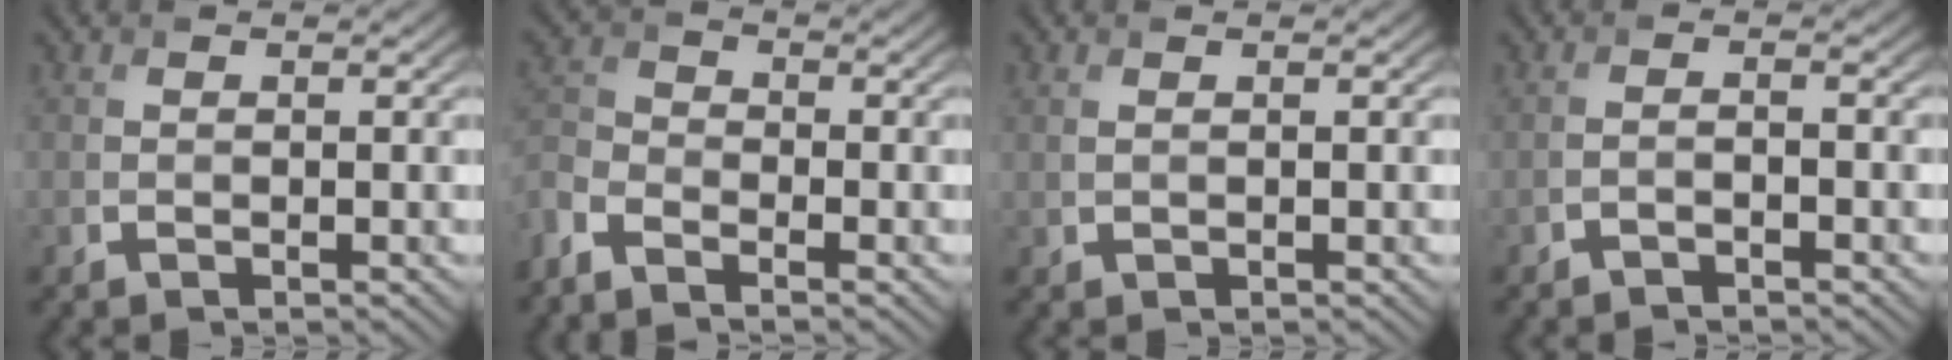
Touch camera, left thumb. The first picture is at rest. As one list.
[{"total": 4.5, "force": [-3.8, 1.6, 1.9], "torque": [-0.054, -0.009, -0.097]}, {"total": 0.5, "force": [0.2, 0.1, 0.5], "torque": [-0.015, 0.000, 0.003]}, {"total": 1.6, "force": [-1.3, 0.2, 0.9], "torque": [-0.013, 0.004, -0.031]}]